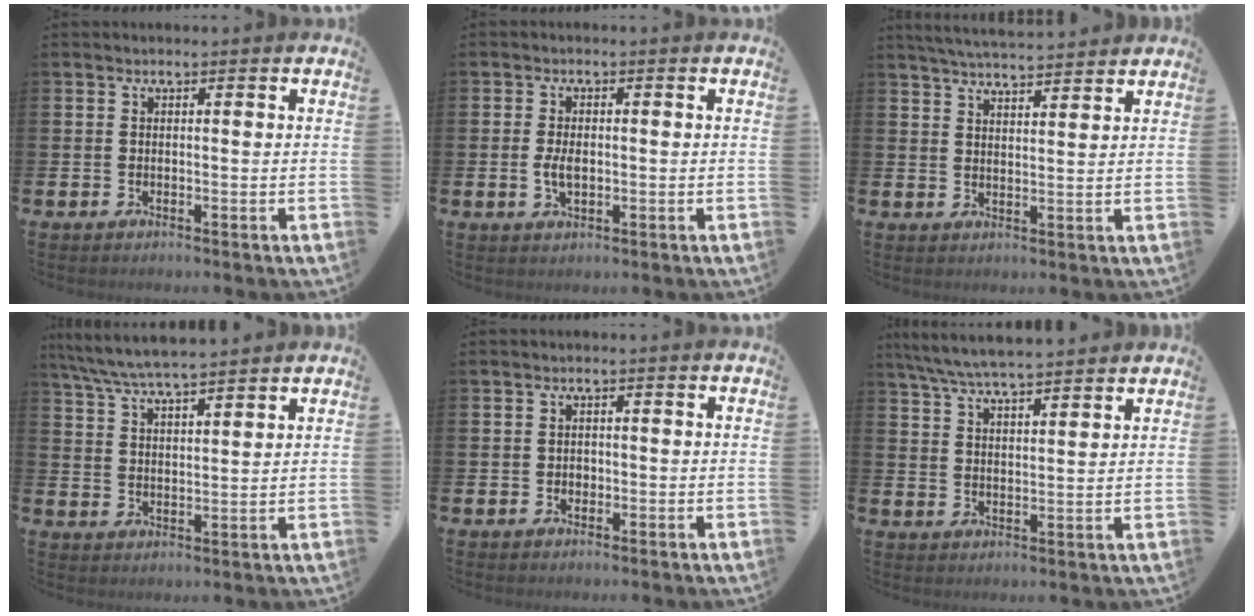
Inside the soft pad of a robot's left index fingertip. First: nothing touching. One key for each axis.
{"total": 2.9, "fx": -0.2, "fy": 1.7, "fz": 2.4, "tx": -0.031, "ty": -0.001, "tz": -0.008}
{"total": 4.9, "fx": 4.8, "fy": 0.2, "fz": 0.7, "tx": -0.018, "ty": -0.024, "tz": 0.085}
{"total": 6.3, "fx": 6.0, "fy": 0.3, "fz": 1.8, "tx": -0.057, "ty": -0.026, "tz": 0.108}
{"total": 1.1, "fx": -0.1, "fy": 1.0, "fz": 0.4, "tx": 0.006, "ty": 0.000, "tz": -0.008}
{"total": 6.3, "fx": 6.1, "fy": 0.3, "fz": 1.7, "tx": -0.056, "ty": -0.026, "tz": 0.111}